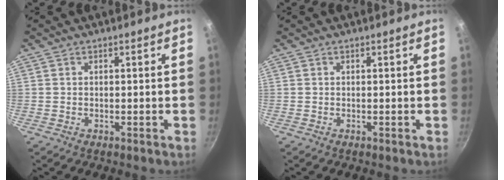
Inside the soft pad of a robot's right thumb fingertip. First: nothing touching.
{"total": 0.0}